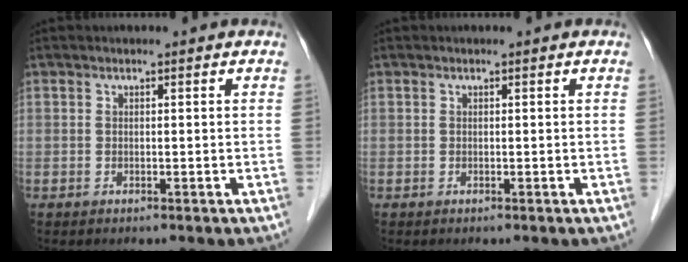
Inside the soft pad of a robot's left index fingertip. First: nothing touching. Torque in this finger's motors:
{"motor_torque": [-0.01, 0.00, 0.00, 0.00]}